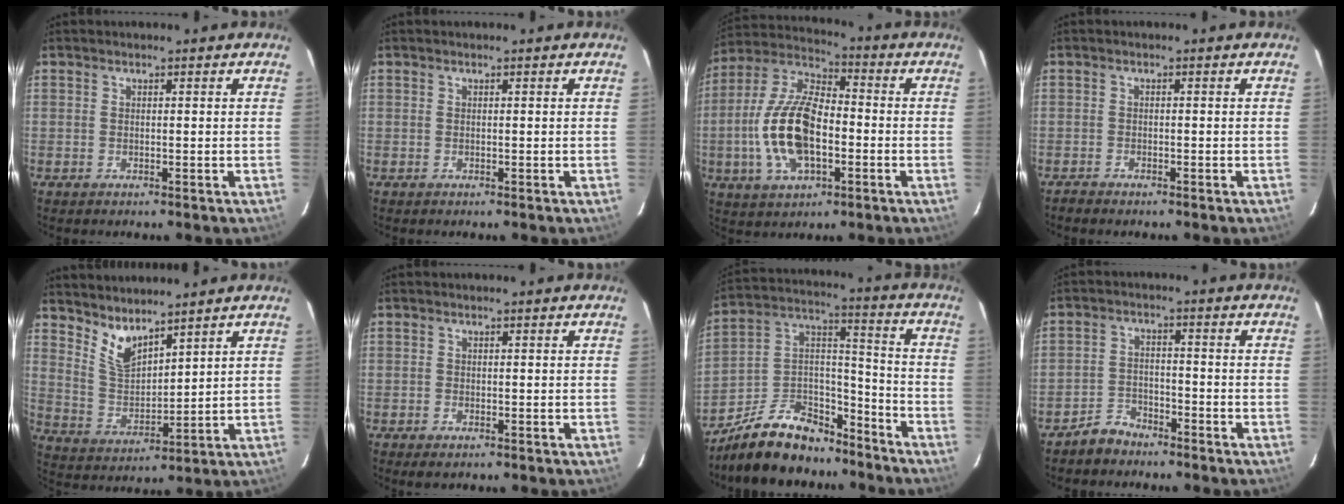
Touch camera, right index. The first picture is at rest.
{"total": 0.0}
{"total": 16.6, "force": [-3.5, 7.8, 14.2], "torque": [-0.301, 0.003, -0.066]}
{"total": 1.9, "force": [-1.7, 0.4, 0.6], "torque": [-0.022, -0.005, -0.031]}
{"total": 7.1, "force": [5.7, 2.3, 3.6], "torque": [-0.067, -0.008, 0.119]}
{"total": 1.4, "force": [-0.9, 0.6, 0.8], "torque": [-0.014, -0.005, -0.017]}
{"total": 17.0, "force": [-12.8, 8.4, 7.3], "torque": [-0.157, 0.054, -0.204]}
{"total": 4.7, "force": [-4.0, 2.4, 0.6], "torque": [-0.025, 0.015, -0.073]}